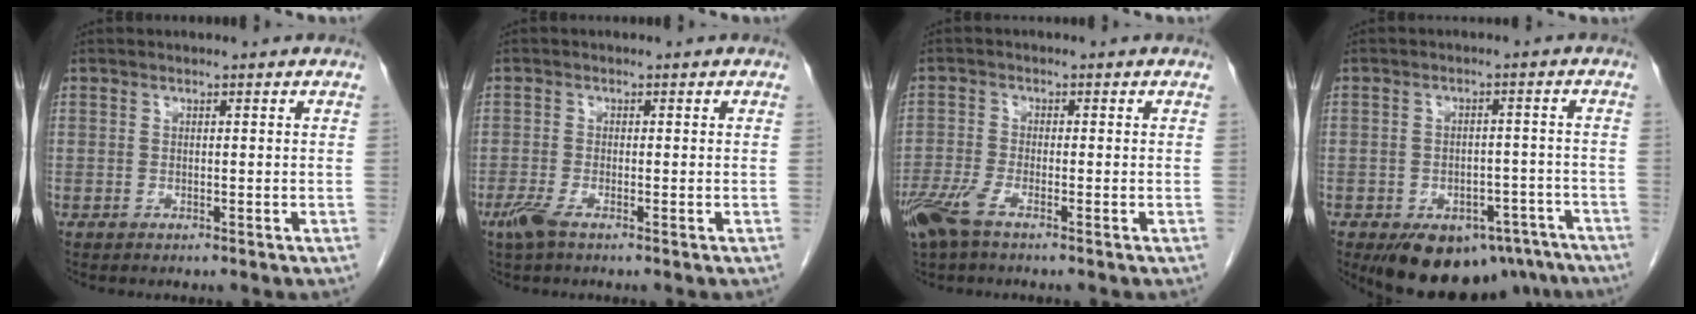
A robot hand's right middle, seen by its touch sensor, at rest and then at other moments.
{"total": 2.4, "force": [-1.6, 0.4, 1.8], "torque": [-0.045, -0.006, -0.036]}
{"total": 4.8, "force": [-3.3, 0.9, 3.4], "torque": [-0.080, -0.011, -0.068]}
{"total": 14.4, "force": [-10.1, 7.9, 6.6], "torque": [-0.090, 0.008, -0.126]}